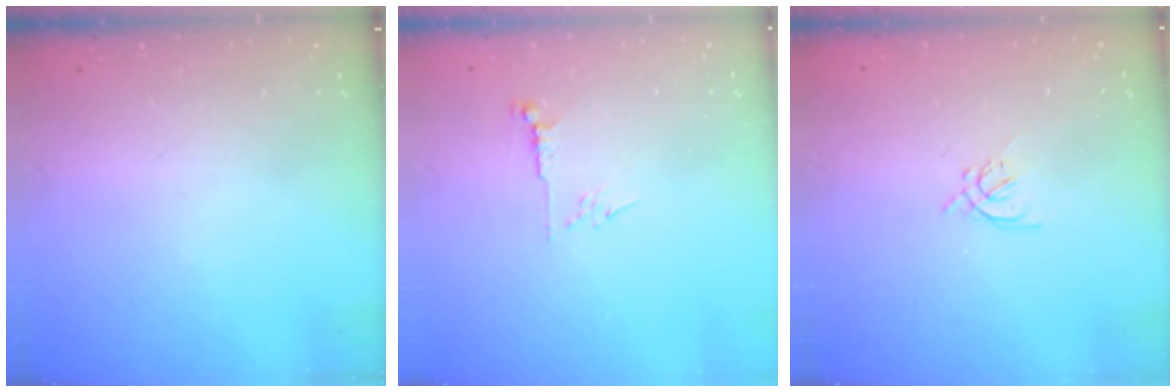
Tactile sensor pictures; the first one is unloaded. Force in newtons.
{"total": 5.1, "press": 5.1, "slide": 0.4}
{"total": 2.0, "press": 1.9, "slide": 0.5}